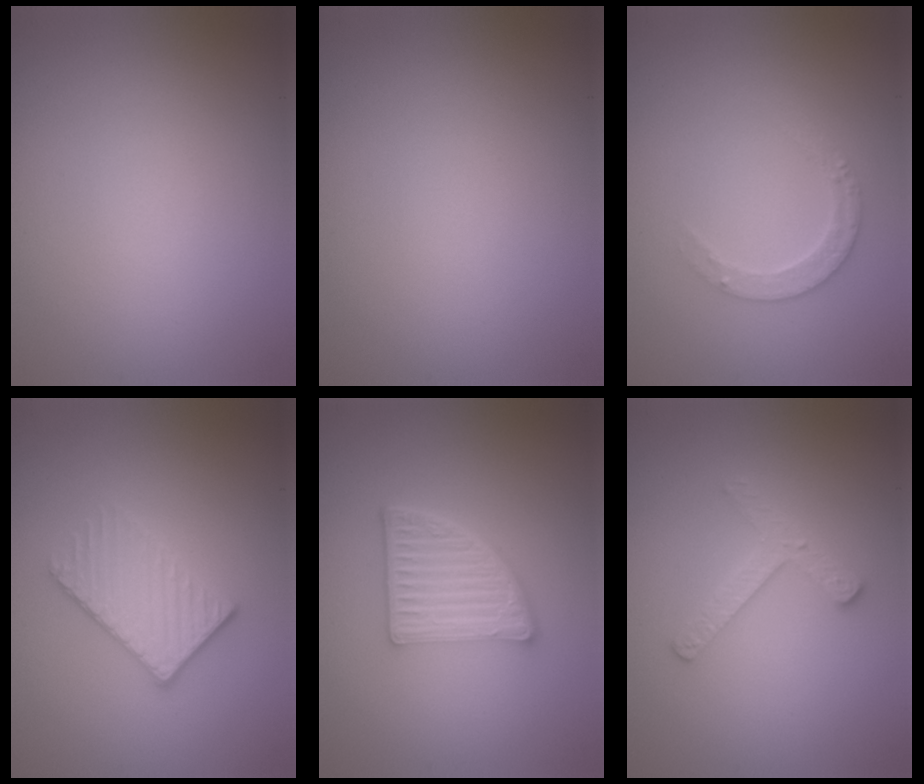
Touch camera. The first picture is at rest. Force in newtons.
{"total": 0.0}
{"total": 2.1, "press": 2.1, "slide": 0.3}
{"total": 3.6, "press": 3.1, "slide": 1.7}
{"total": 5.4, "press": 3.8, "slide": 3.8}
{"total": 2.4, "press": 2.4, "slide": 0.4}